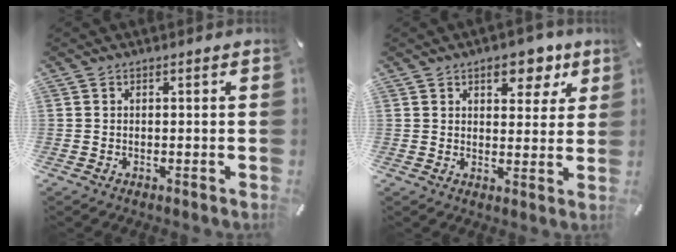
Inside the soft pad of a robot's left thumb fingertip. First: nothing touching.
{"total": 8.0, "force": [4.8, 4.8, 4.3], "torque": [-0.038, -0.023, 0.075]}